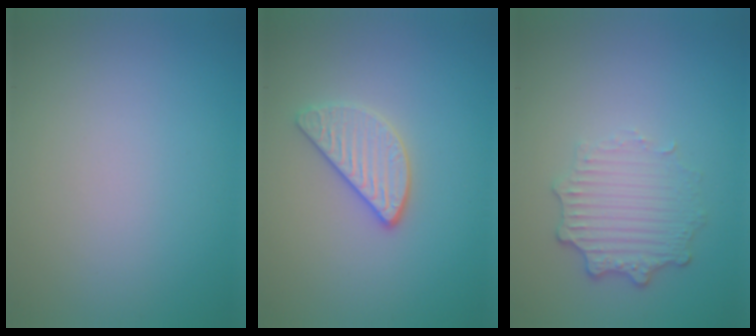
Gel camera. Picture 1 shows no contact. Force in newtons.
{"total": 2.8, "press": 2.7, "slide": 0.9}
{"total": 3.3, "press": 2.7, "slide": 2.0}